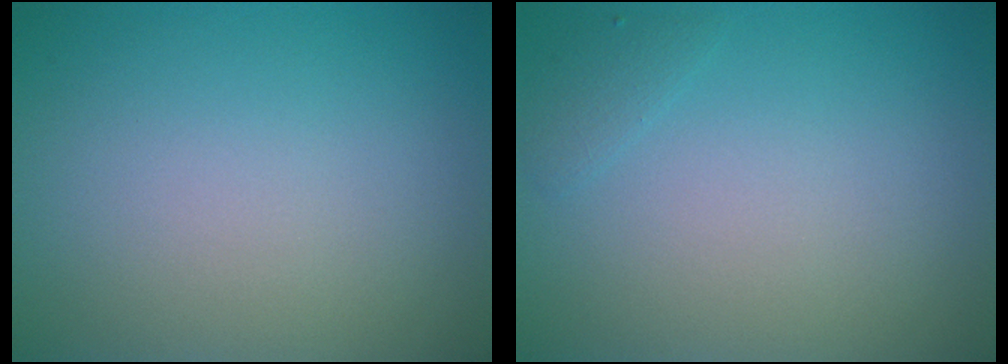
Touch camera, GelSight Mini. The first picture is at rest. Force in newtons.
{"total": 0.8, "press": 0.8, "slide": 0.1}